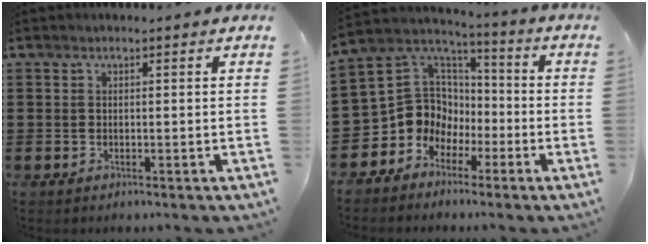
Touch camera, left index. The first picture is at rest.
{"total": 9.0, "force": [-2.2, 8.5, 2.2], "torque": [-0.089, -0.010, -0.040]}